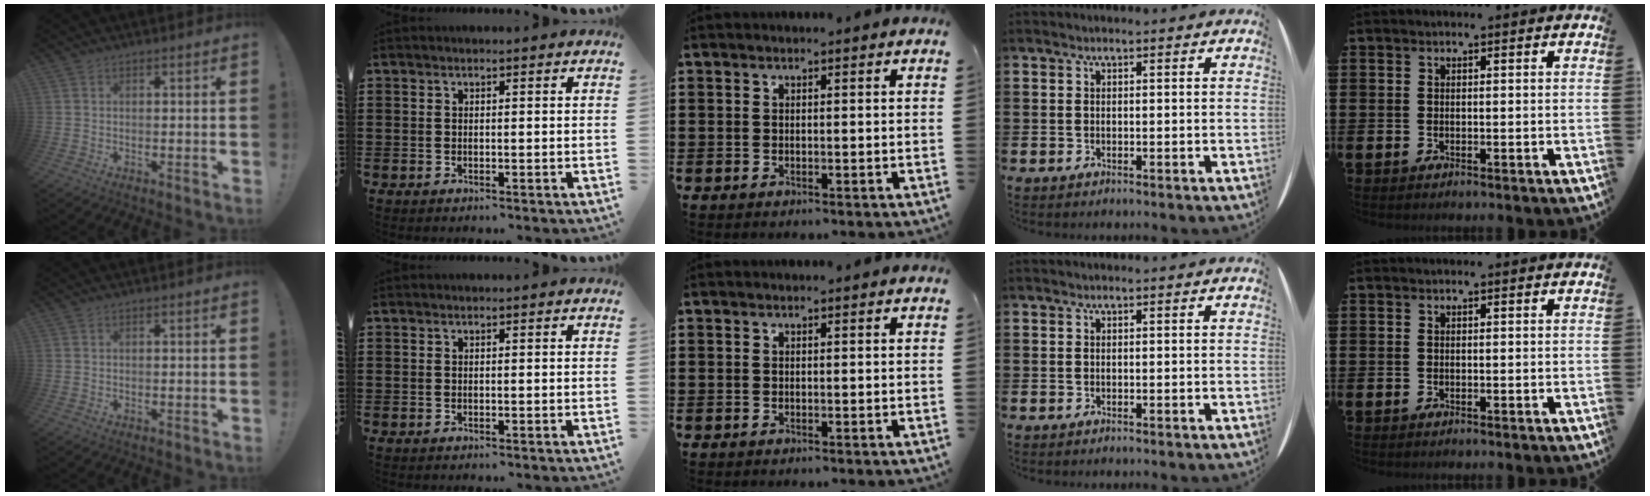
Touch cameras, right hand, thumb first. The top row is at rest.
{}